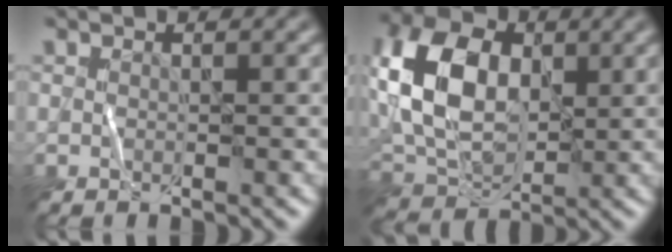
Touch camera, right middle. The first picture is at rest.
{"total": 10.6, "force": [1.4, 7.1, 7.7], "torque": [-0.175, 0.014, 0.012]}